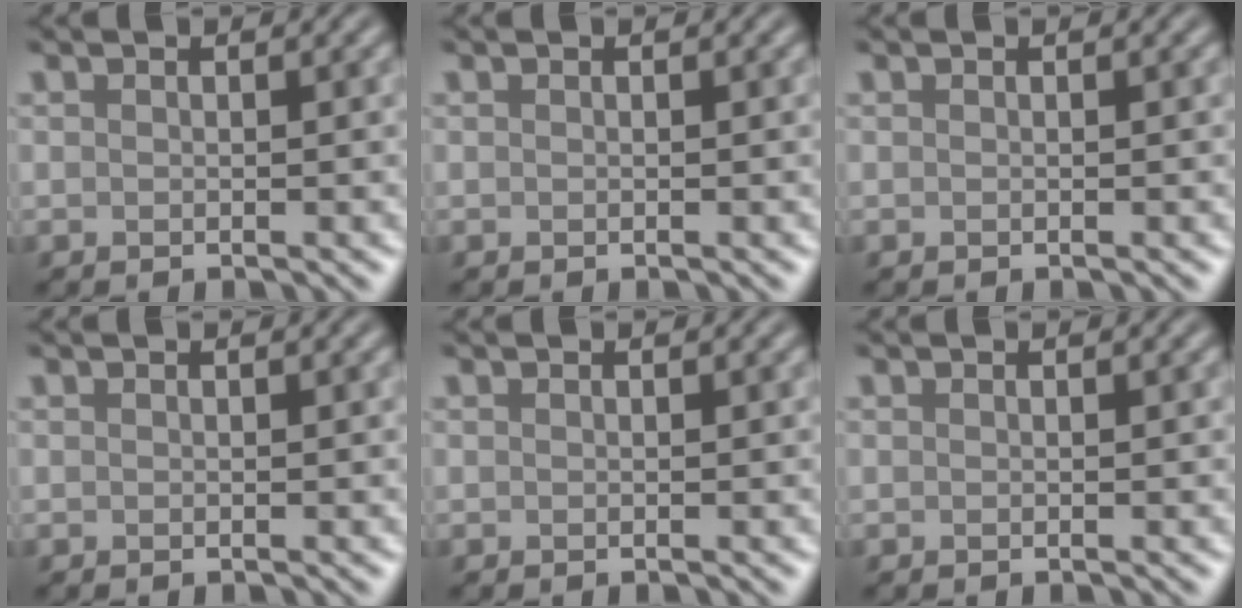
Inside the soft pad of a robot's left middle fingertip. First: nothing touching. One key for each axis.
{"total": 0.0}
{"total": 0.0}
{"total": 0.0}
{"total": 0.0}
{"total": 0.0}